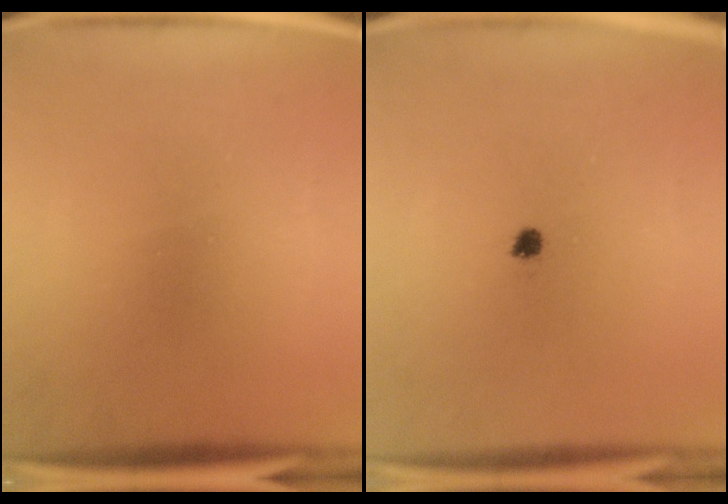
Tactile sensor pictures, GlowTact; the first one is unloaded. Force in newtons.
{"total": 1.3}